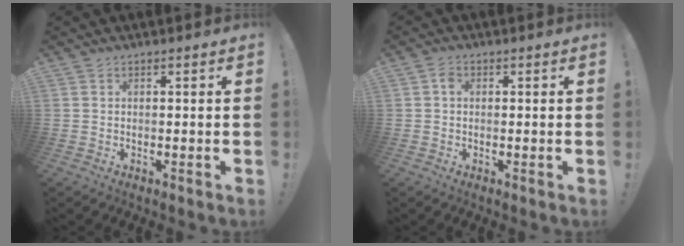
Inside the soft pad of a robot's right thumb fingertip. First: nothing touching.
{"total": 1.8, "force": [0.2, 1.4, 1.1], "torque": [-0.018, 0.004, 0.002]}